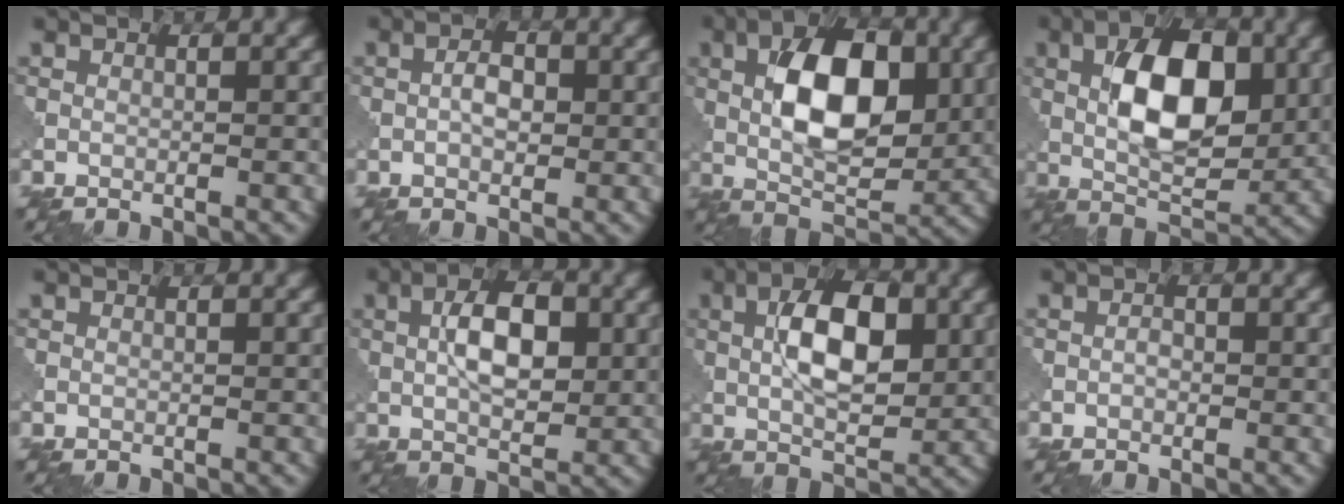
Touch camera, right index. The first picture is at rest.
{"total": 2.0, "force": [0.1, 1.2, 1.7], "torque": [-0.031, 0.005, 0.001]}
{"total": 9.7, "force": [2.0, 5.1, 8.0], "torque": [-0.133, 0.008, 0.033]}
{"total": 9.3, "force": [1.9, 4.8, 7.8], "torque": [-0.127, 0.008, 0.032]}
{"total": 0.0}
{"total": 5.4, "force": [1.4, 2.7, 4.5], "torque": [-0.076, 0.005, 0.023]}
{"total": 7.7, "force": [1.8, 3.7, 6.5], "torque": [-0.108, 0.008, 0.031]}
{"total": 0.6, "force": [0.0, 0.4, 0.4], "torque": [-0.009, 0.001, 0.002]}